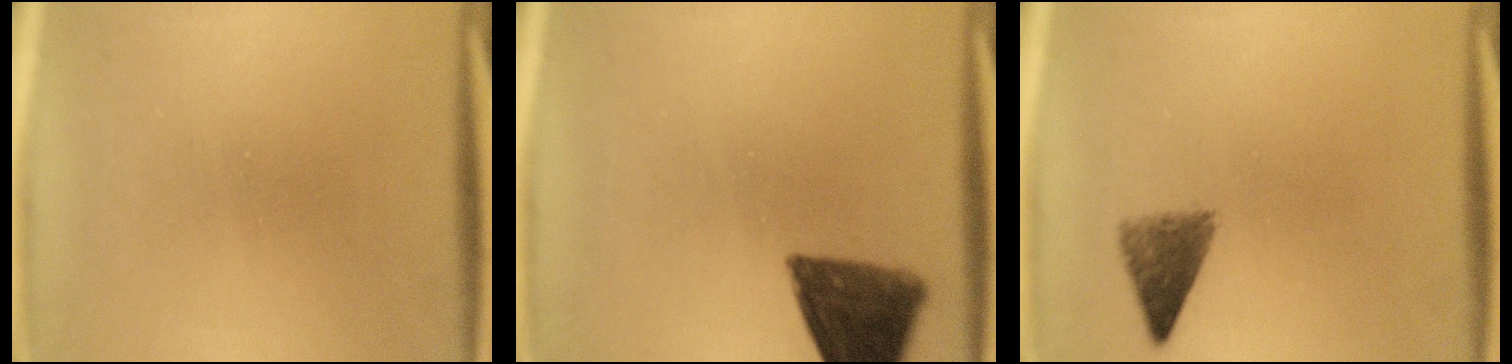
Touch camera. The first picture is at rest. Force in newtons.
{"total": 12.0}
{"total": 3.8}